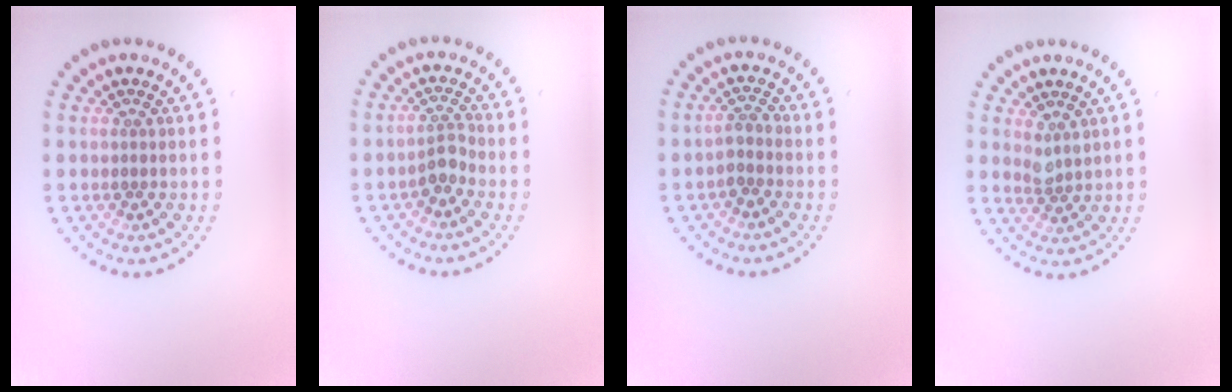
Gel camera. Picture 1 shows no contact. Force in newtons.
{"total": 1.8, "press": 1.5, "slide": 1.1}
{"total": 1.6, "press": 1.3, "slide": 0.8}
{"total": 1.5, "press": 1.3, "slide": 0.8}